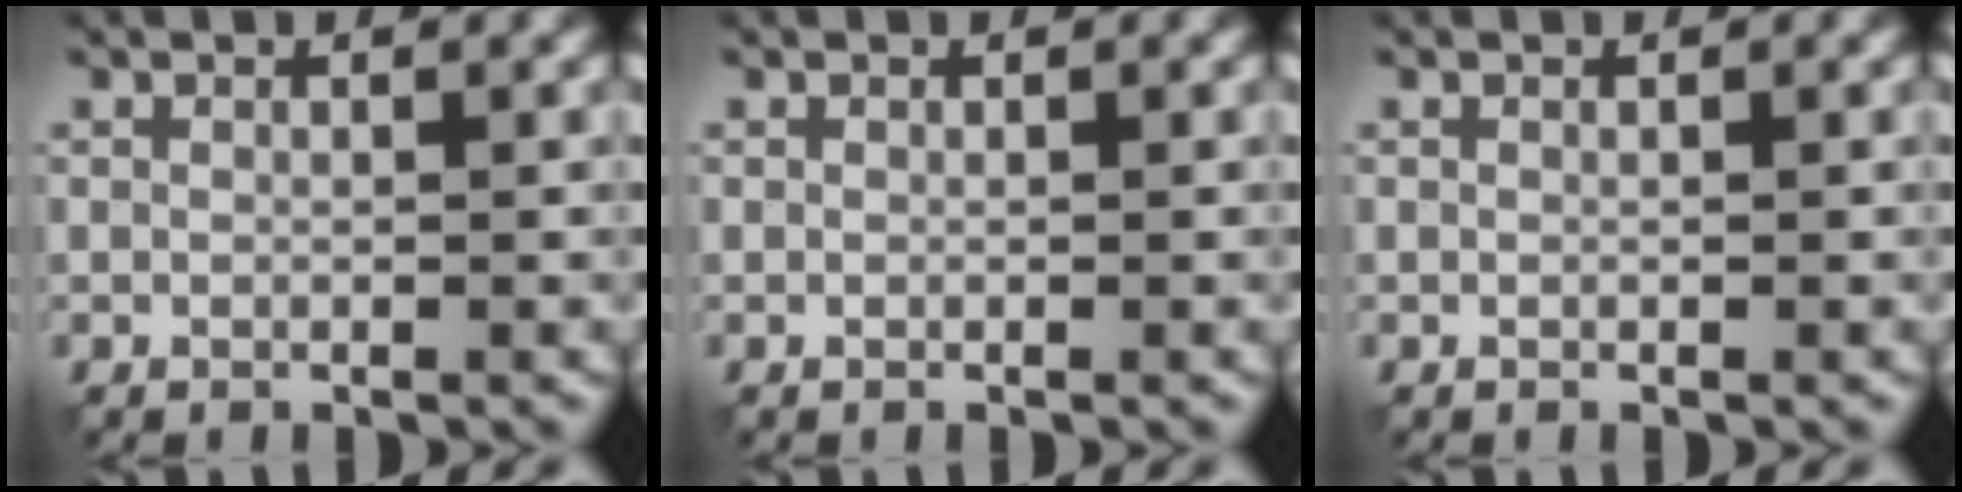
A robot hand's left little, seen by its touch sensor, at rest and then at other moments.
{"total": 0.0}
{"total": 0.0}